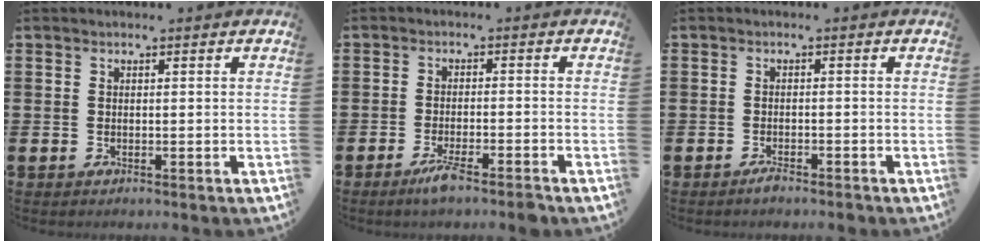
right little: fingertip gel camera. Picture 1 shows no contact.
{"total": 3.4, "force": [-2.3, 0.0, 2.5], "torque": [-0.039, -0.002, -0.040]}
{"total": 1.3, "force": [-1.1, 0.2, 0.7], "torque": [-0.016, 0.000, -0.022]}